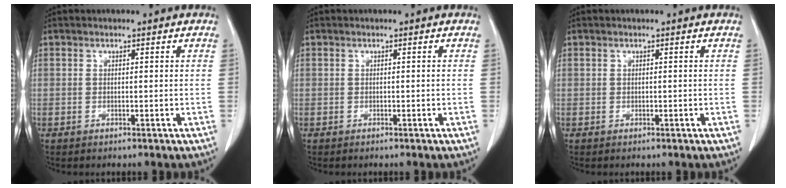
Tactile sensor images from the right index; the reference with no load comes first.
{"total": 0.0}
{"total": 0.0}